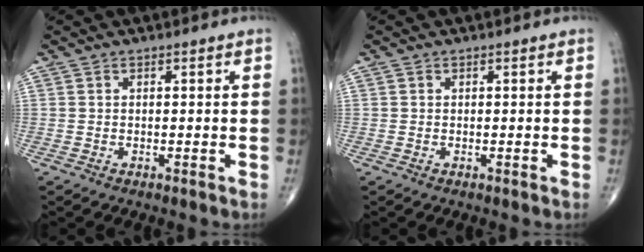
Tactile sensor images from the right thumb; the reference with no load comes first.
{"total": 0.0}